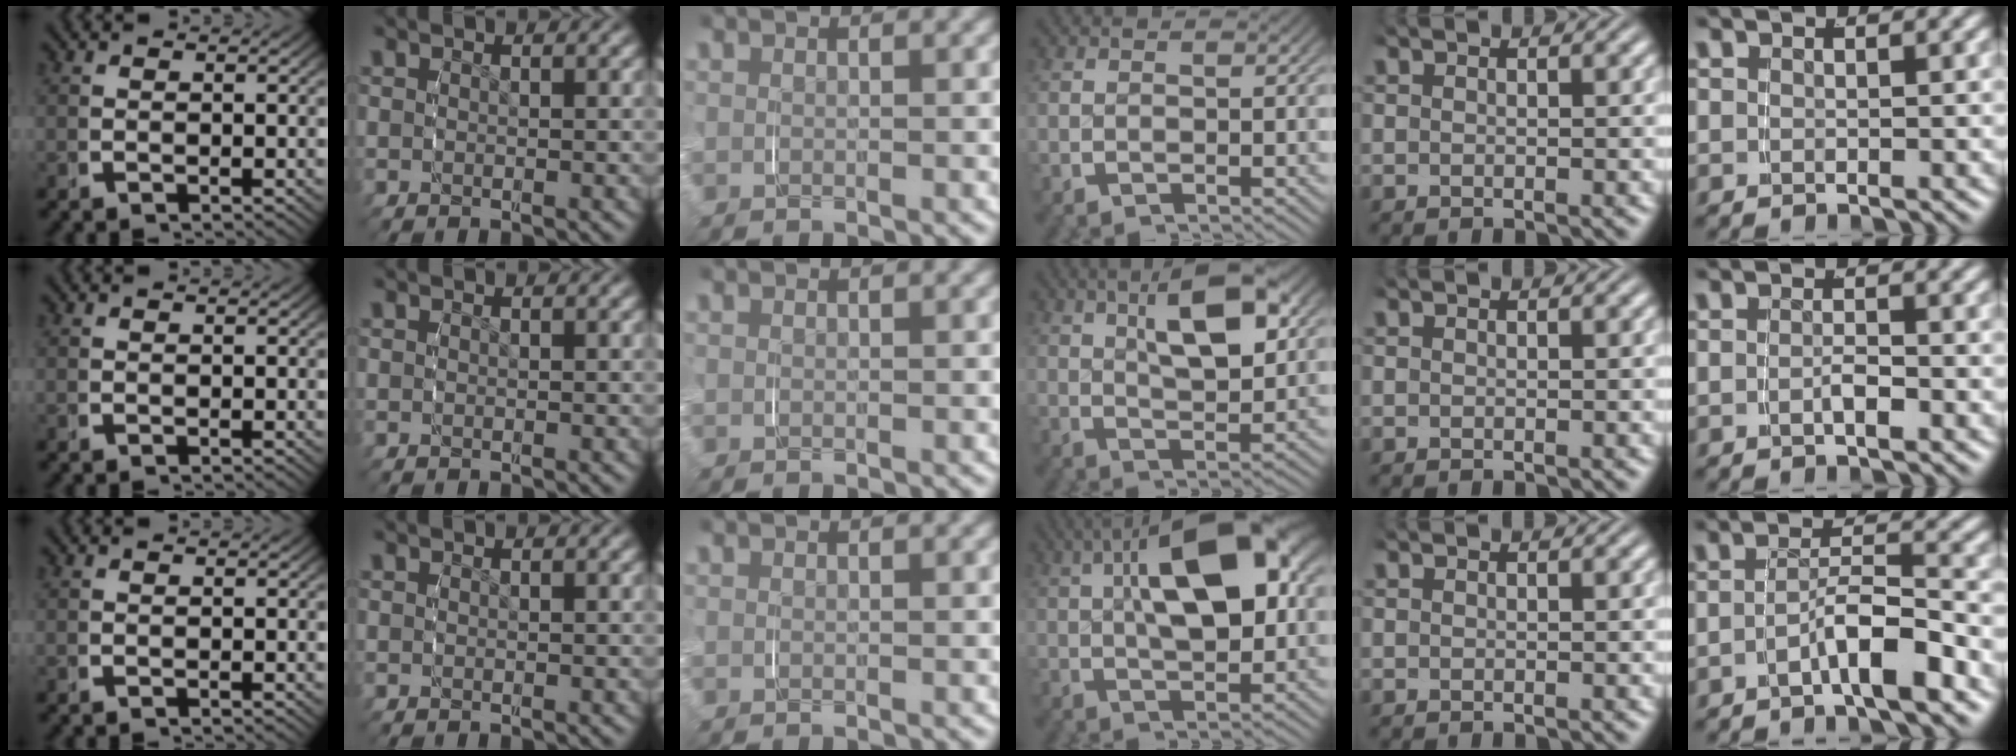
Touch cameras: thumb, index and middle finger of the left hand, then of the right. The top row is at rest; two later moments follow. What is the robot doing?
{"motion": "grasp_and_lifting", "object": "lipstick"}